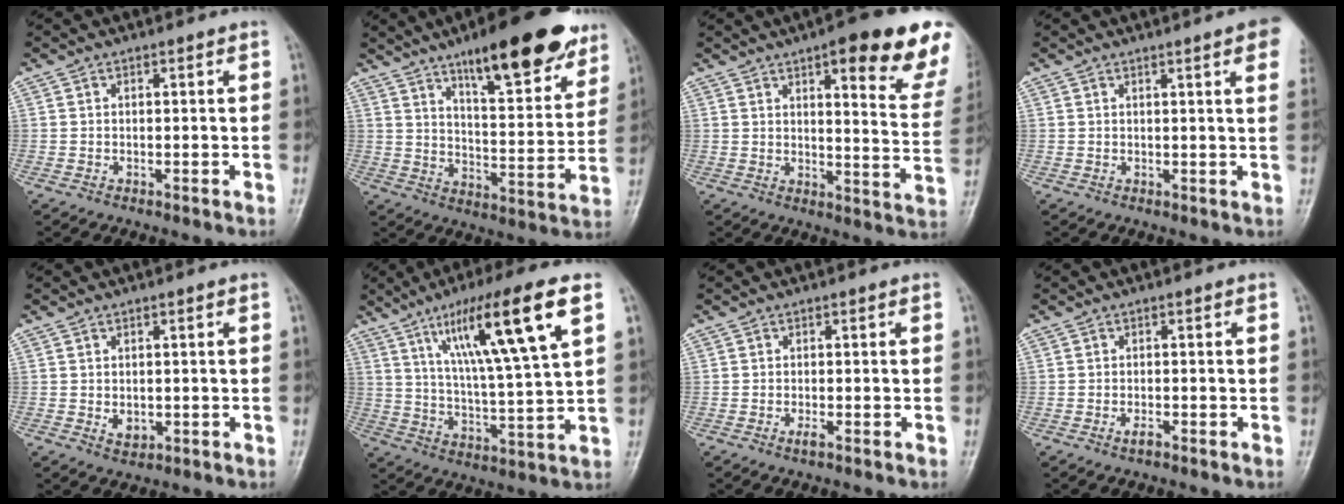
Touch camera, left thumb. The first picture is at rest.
{"total": 20.5, "force": [13.5, 5.9, 14.3], "torque": [-0.166, -0.060, 0.203]}
{"total": 18.8, "force": [10.9, 4.9, 14.5], "torque": [-0.145, -0.048, 0.123]}
{"total": 6.3, "force": [3.2, 0.6, 5.4], "torque": [-0.052, 0.000, 0.032]}
{"total": 2.7, "force": [-0.4, 2.0, 1.8], "torque": [-0.019, 0.000, -0.001]}
{"total": 18.6, "force": [8.3, 2.5, 16.5], "torque": [-0.276, -0.020, 0.140]}
{"total": 1.4, "force": [-0.8, 0.4, 1.2], "torque": [-0.025, 0.003, -0.015]}
{"total": 1.6, "force": [-1.0, 0.5, 1.1], "torque": [-0.024, 0.007, -0.019]}